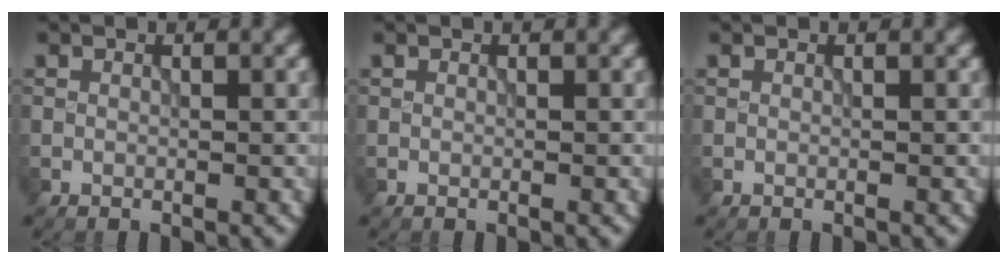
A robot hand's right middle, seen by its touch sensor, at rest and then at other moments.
{"total": 0.0}
{"total": 0.0}